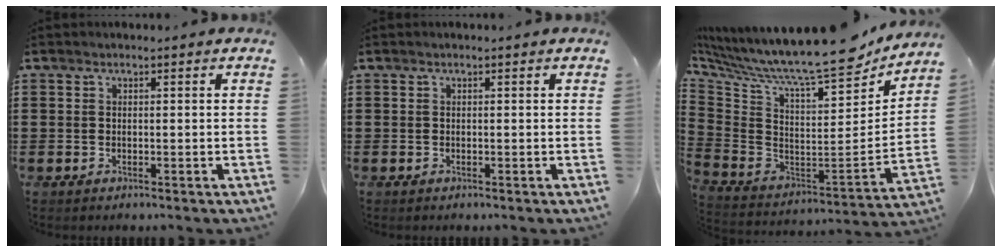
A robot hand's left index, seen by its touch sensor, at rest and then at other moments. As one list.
[{"total": 0.0}, {"total": 11.6, "force": [9.3, 1.8, 6.7], "torque": [-0.145, -0.081, 0.148]}]